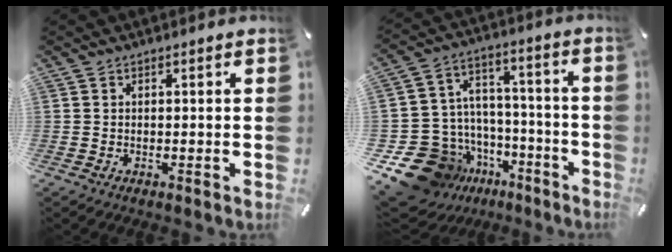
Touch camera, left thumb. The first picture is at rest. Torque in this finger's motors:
{"motor_torque": [0.83, 2.84, 0.12, 0.67, 0.10]}